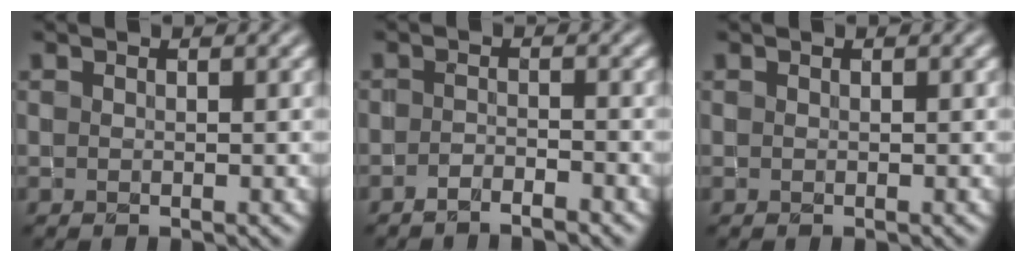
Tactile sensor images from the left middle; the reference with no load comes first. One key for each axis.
{"total": 1.7, "fx": -1.5, "fy": 0.2, "fz": 0.8, "tx": -0.013, "ty": 0.000, "tz": -0.029}
{"total": 0.0}